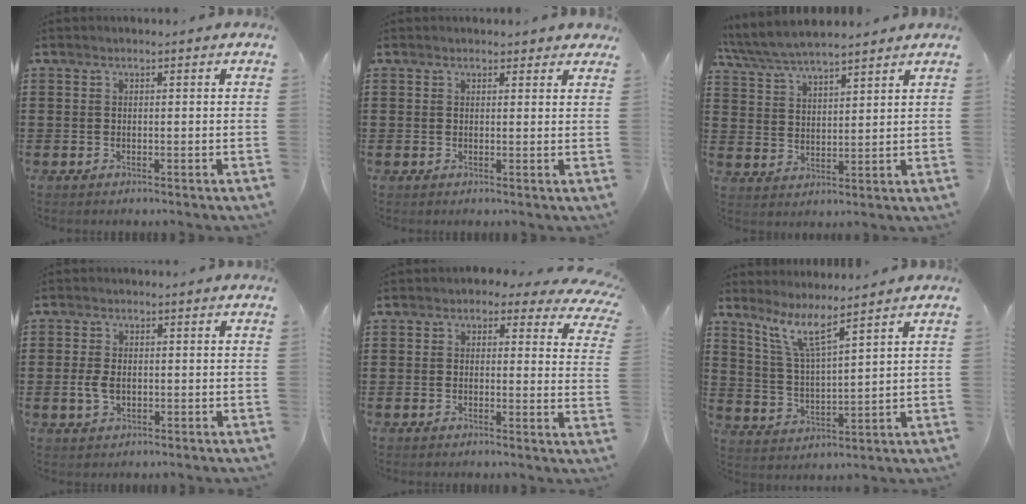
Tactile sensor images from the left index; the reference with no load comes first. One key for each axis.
{"total": 1.5, "fx": 1.3, "fy": 0.7, "fz": 0.4, "tx": -0.004, "ty": 0.002, "tz": 0.022}
{"total": 5.8, "fx": 5.4, "fy": 0.7, "fz": 1.9, "tx": -0.056, "ty": -0.020, "tz": 0.097}
{"total": 3.1, "fx": -0.5, "fy": 1.9, "fz": 2.4, "tx": -0.061, "ty": -0.002, "tz": -0.013}
{"total": 2.4, "fx": 1.5, "fy": 1.3, "fz": 1.4, "tx": -0.030, "ty": -0.003, "tz": 0.022}
{"total": 7.2, "fx": 5.5, "fy": 0.4, "fz": 4.6, "tx": -0.108, "ty": -0.023, "tz": 0.097}